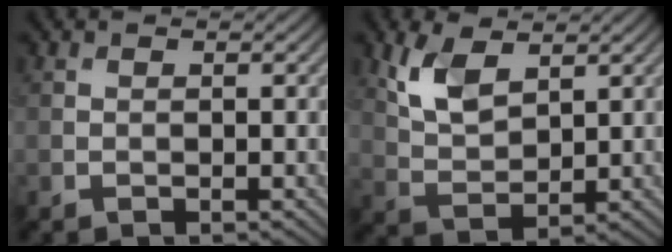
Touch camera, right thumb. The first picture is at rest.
{"total": 5.9, "force": [3.1, 2.9, 4.1], "torque": [-0.098, -0.002, 0.065]}